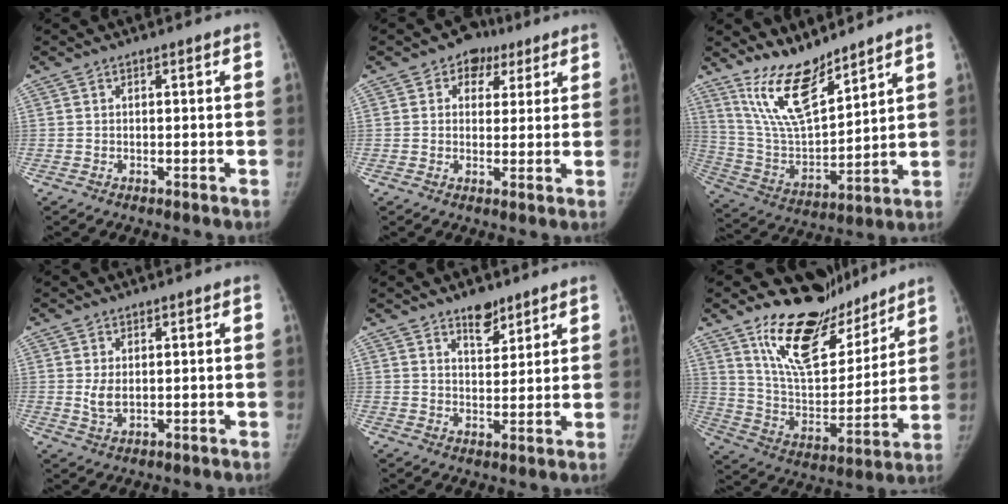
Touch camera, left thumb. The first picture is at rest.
{"total": 6.2, "force": [3.2, 5.0, 1.9], "torque": [0.013, -0.004, 0.040]}
{"total": 14.0, "force": [11.1, 4.0, 7.5], "torque": [-0.118, -0.073, 0.226]}
{"total": 3.1, "force": [0.6, 1.9, 2.4], "torque": [-0.040, -0.011, 0.017]}
{"total": 5.7, "force": [4.2, 2.7, 2.7], "torque": [-0.018, -0.031, 0.070]}
{"total": 20.8, "force": [15.9, 9.1, 9.9], "torque": [-0.107, -0.103, 0.274]}